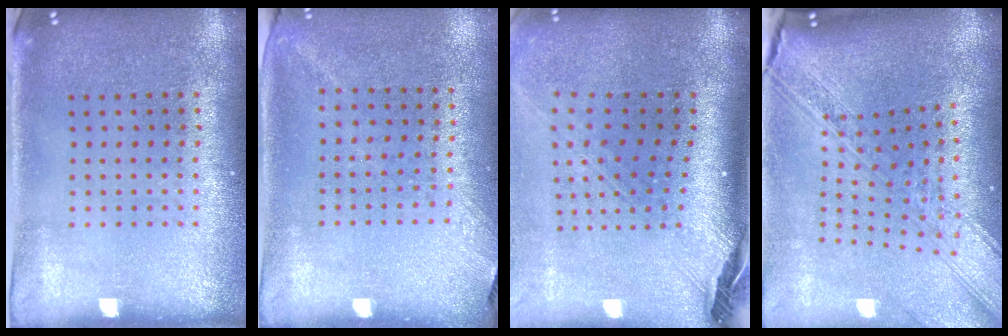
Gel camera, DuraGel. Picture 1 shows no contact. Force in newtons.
{"total": 1.3, "press": 1.0, "slide": 0.8}
{"total": 3.0, "press": 2.1, "slide": 2.0}
{"total": 3.8, "press": 2.7, "slide": 2.7}